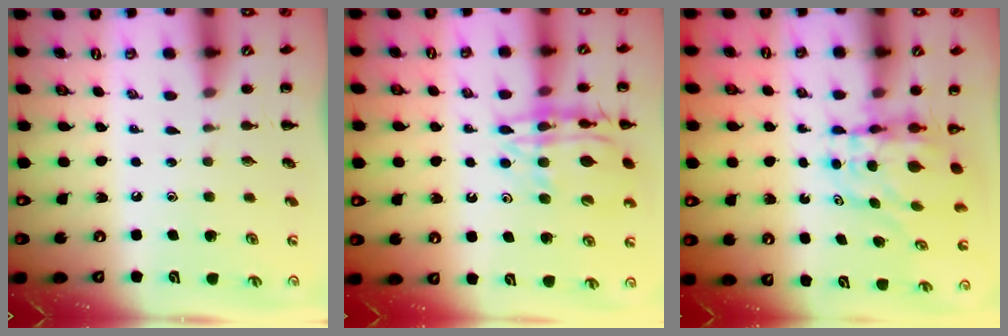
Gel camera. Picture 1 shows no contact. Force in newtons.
{"total": 16.3, "press": 16.1, "slide": 2.3}
{"total": 7.2, "press": 7.0, "slide": 1.5}